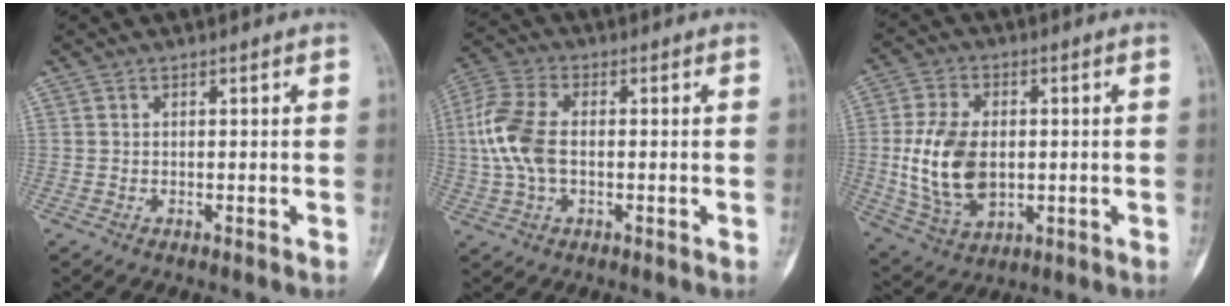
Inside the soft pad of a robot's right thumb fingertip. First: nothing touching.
{"total": 10.3, "force": [-0.1, 6.0, 8.3], "torque": [-0.195, 0.018, -0.007]}
{"total": 14.0, "force": [-0.4, 9.1, 10.7], "torque": [-0.198, -0.004, 0.005]}